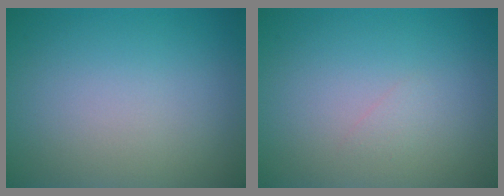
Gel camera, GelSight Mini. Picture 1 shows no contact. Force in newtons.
{"total": 0.6, "press": 0.6, "slide": 0.0}